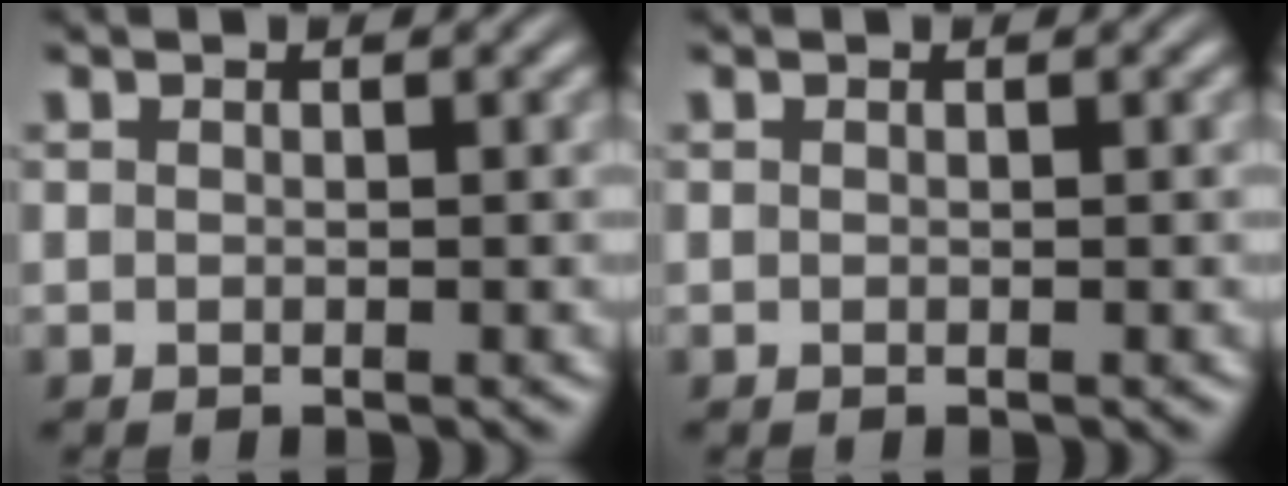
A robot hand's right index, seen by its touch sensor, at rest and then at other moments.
{"total": 0.0}